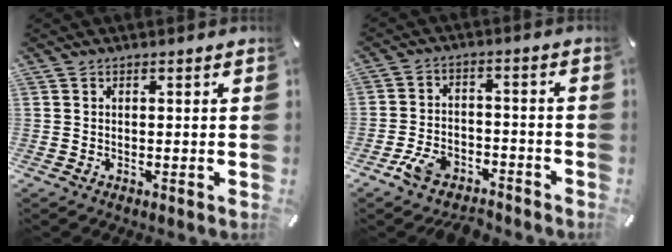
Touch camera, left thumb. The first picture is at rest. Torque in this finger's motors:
{"motor_torque": [0.55, 1.21, 0.14, 0.15, 0.17]}